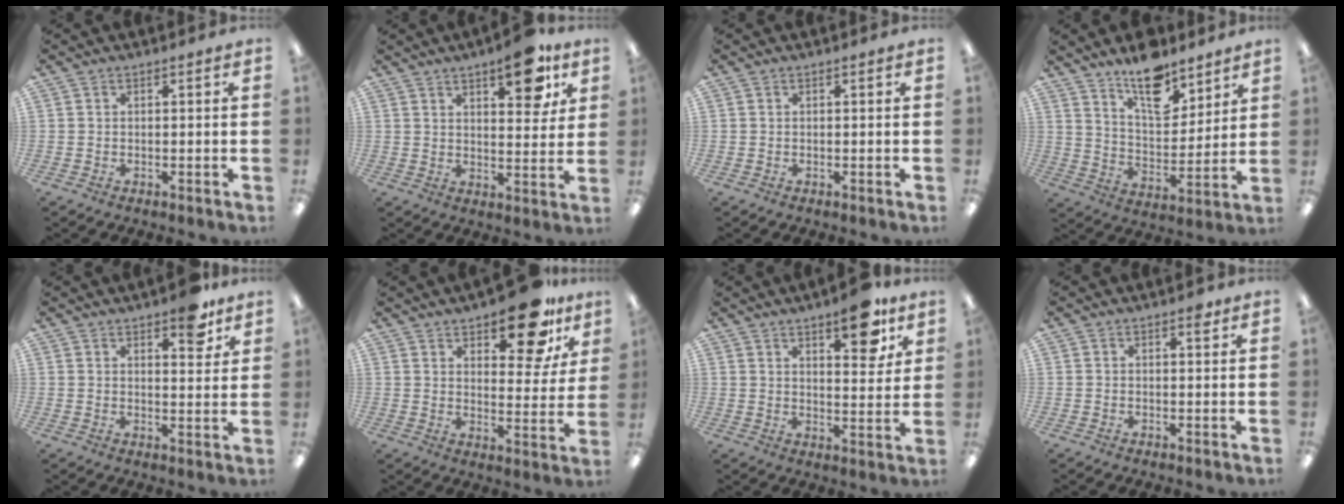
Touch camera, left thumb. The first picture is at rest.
{"total": 11.1, "force": [7.2, 4.1, 7.5], "torque": [-0.079, -0.041, 0.113]}
{"total": 0.0}
{"total": 14.0, "force": [10.7, 6.2, 6.6], "torque": [-0.096, -0.066, 0.190]}
{"total": 7.0, "force": [5.0, 2.8, 4.0], "torque": [-0.043, -0.026, 0.081]}
{"total": 15.3, "force": [10.7, 6.4, 8.9], "torque": [-0.113, -0.059, 0.178]}
{"total": 11.0, "force": [7.3, 3.8, 7.2], "torque": [-0.074, -0.045, 0.116]}
{"total": 1.9, "force": [1.1, 0.7, 1.3], "torque": [-0.004, -0.007, 0.013]}